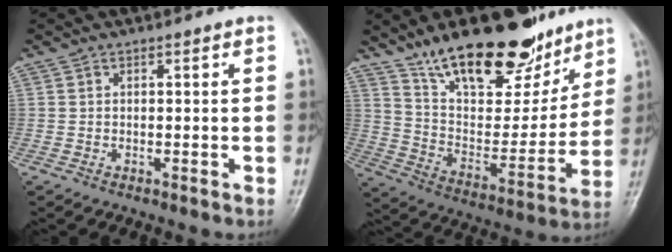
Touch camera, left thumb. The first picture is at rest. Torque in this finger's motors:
{"motor_torque": [1.87, 0.38, 1.45, -1.32, 0.27]}